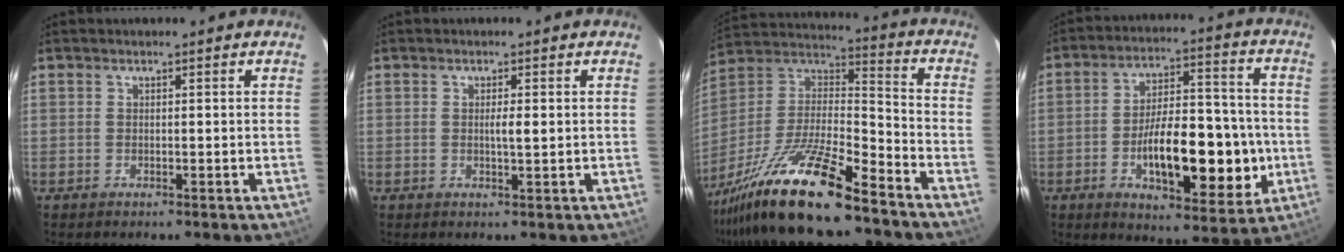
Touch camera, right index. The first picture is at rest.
{"total": 1.8, "force": [0.1, 0.1, 1.8], "torque": [-0.032, -0.001, 0.001]}
{"total": 20.3, "force": [-15.2, 2.5, 13.3], "torque": [-0.288, -0.022, -0.283]}
{"total": 17.3, "force": [-4.0, 6.3, 15.6], "torque": [-0.243, 0.015, -0.056]}